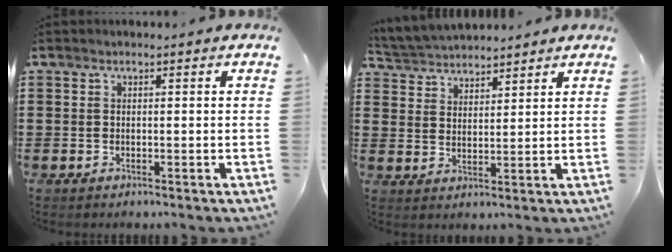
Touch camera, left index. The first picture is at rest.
{"total": 4.3, "force": [4.2, 0.8, -0.2], "torque": [-0.015, -0.016, 0.078]}